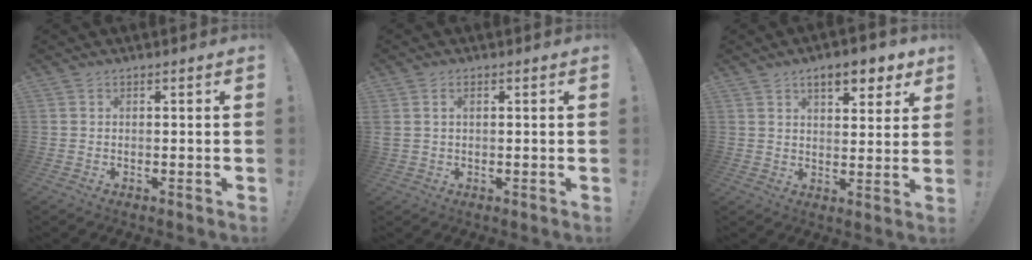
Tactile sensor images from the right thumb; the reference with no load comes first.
{"total": 2.2, "force": [0.8, 1.3, 1.6], "torque": [-0.042, 0.006, 0.017]}
{"total": 8.1, "force": [5.2, 3.0, 5.5], "torque": [-0.073, -0.023, 0.088]}